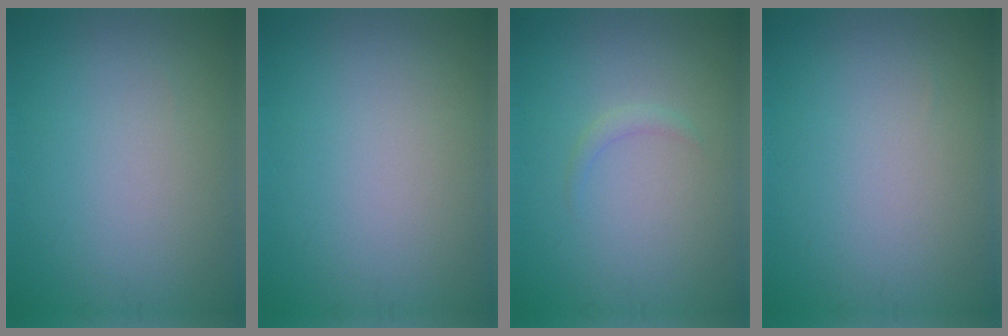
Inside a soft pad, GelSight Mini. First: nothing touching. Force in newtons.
{"total": 0.0}
{"total": 0.8, "press": 0.8, "slide": 0.0}
{"total": 0.0}